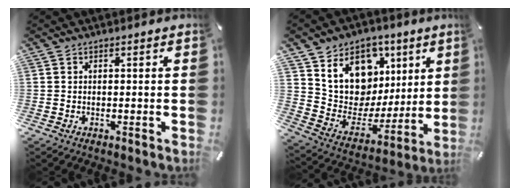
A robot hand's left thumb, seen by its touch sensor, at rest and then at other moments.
{"total": 14.1, "force": [6.1, 11.8, 4.8], "torque": [-0.077, -0.050, 0.122]}